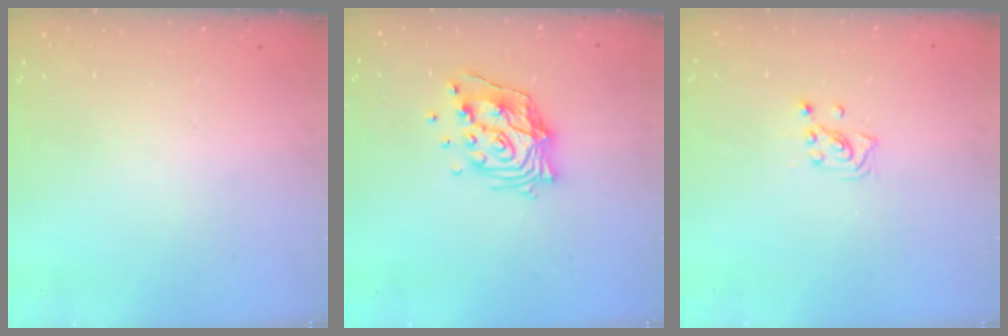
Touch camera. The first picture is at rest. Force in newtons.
{"total": 13.4, "press": 13.4, "slide": 1.1}
{"total": 2.1, "press": 2.0, "slide": 0.8}